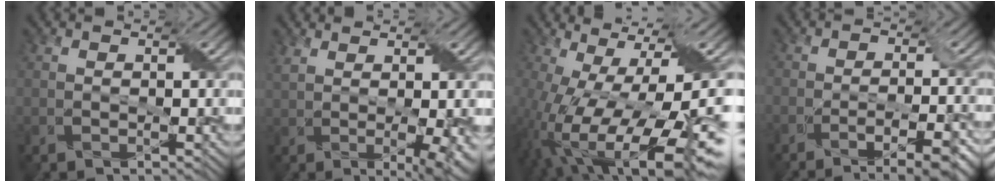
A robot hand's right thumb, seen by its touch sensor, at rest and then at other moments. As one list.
[{"total": 7.8, "force": [1.0, 2.7, 7.2], "torque": [-0.071, 0.007, 0.021]}, {"total": 17.9, "force": [-5.1, 5.1, 16.4], "torque": [-0.311, -0.018, -0.078]}, {"total": 9.1, "force": [-6.3, 2.3, 6.2], "torque": [-0.086, 0.004, -0.084]}]